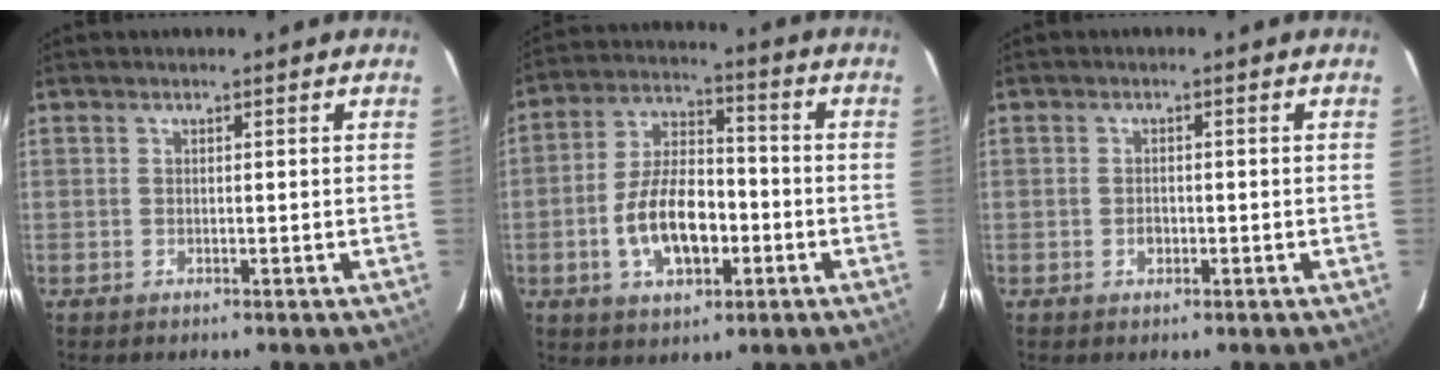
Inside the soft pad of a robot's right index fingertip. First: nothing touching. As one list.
[{"total": 12.5, "force": [-3.7, 6.6, 9.9], "torque": [-0.193, 0.015, -0.056]}, {"total": 2.0, "force": [-0.6, 1.4, 1.3], "torque": [-0.023, 0.002, -0.011]}]